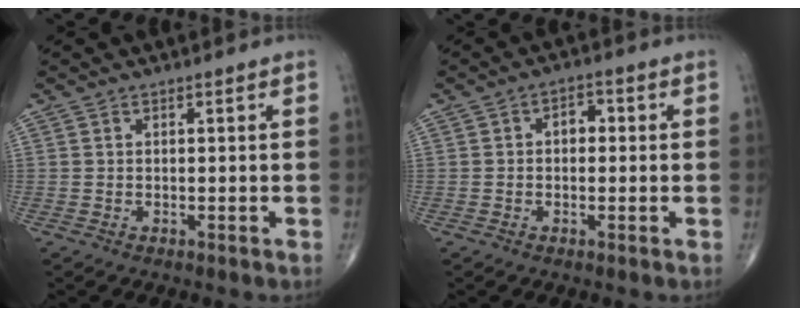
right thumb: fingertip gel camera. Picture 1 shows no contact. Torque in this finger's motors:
{"motor_torque": [-0.11, -0.08, -0.11, 0.20, 0.07]}